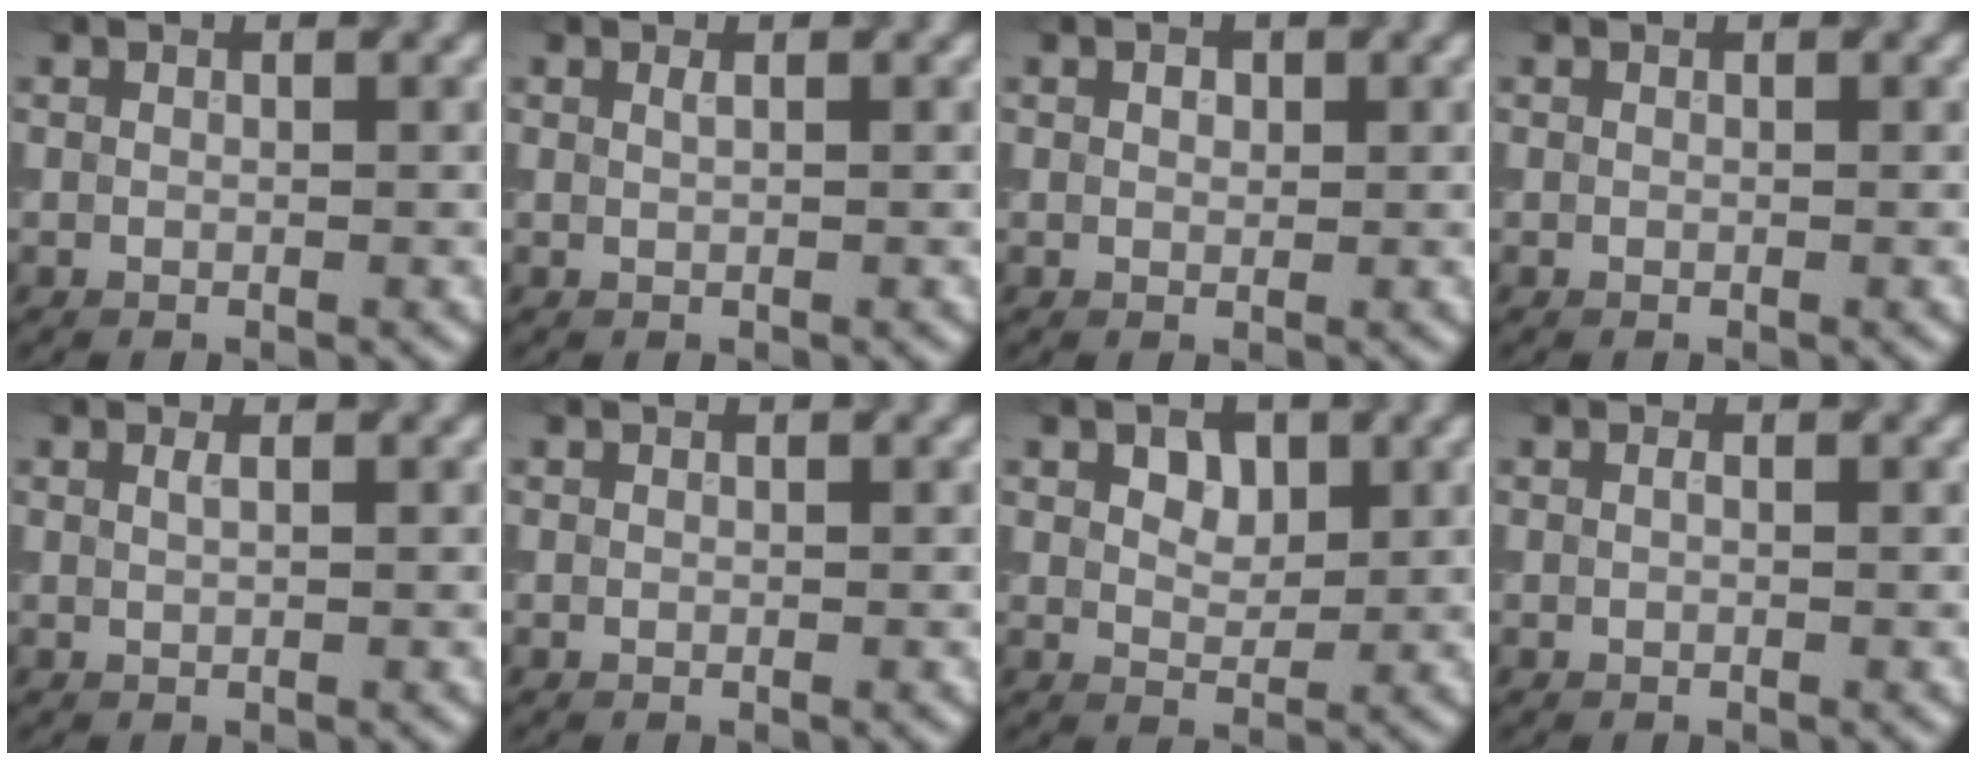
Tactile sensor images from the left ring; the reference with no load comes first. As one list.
[{"total": 0.6, "force": [0.3, 0.2, 0.5], "torque": [-0.005, 0.001, 0.004]}, {"total": 0.8, "force": [0.3, 0.6, 0.5], "torque": [-0.010, -0.001, 0.004]}, {"total": 0.0}, {"total": 0.7, "force": [0.3, 0.3, 0.6], "torque": [-0.008, 0.002, 0.004]}, {"total": 0.0}, {"total": 2.5, "force": [1.0, 1.6, 1.6], "torque": [-0.028, 0.002, 0.017]}, {"total": 0.0}]